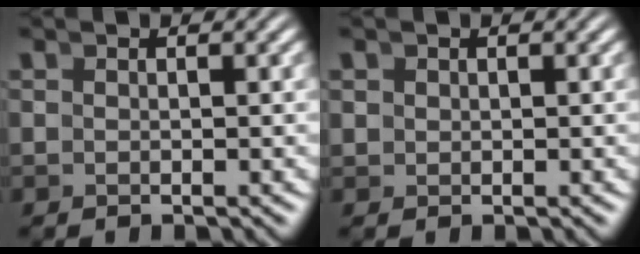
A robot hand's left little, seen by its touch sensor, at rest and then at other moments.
{"total": 1.4, "force": [0.5, 1.2, 0.4], "torque": [-0.009, -0.007, 0.014]}